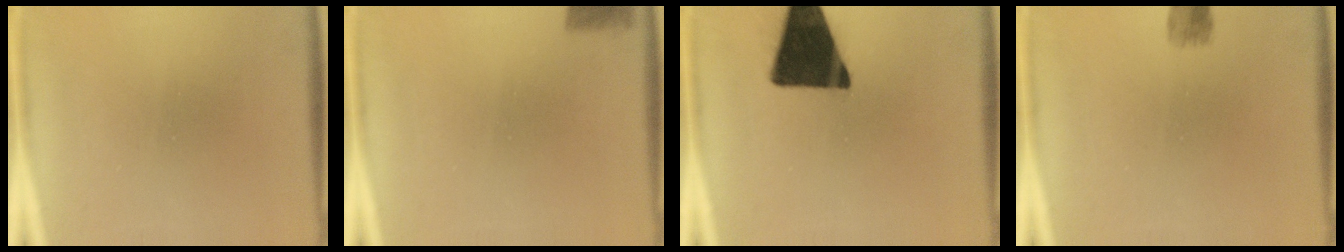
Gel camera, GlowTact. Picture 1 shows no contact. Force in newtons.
{"total": 4.0}
{"total": 19.0}
{"total": 1.3}